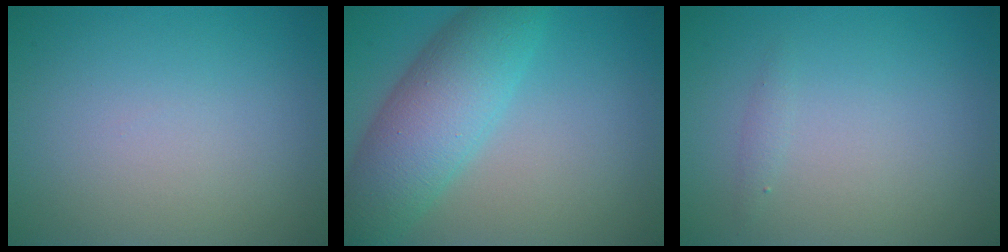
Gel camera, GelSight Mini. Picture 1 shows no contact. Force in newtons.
{"total": 7.5, "press": 7.5, "slide": 0.2}
{"total": 0.6, "press": 0.6, "slide": 0.0}